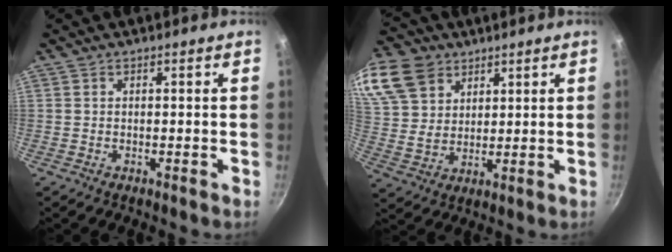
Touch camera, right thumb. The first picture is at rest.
{"total": 17.9, "force": [10.0, 12.7, 7.7], "torque": [-0.169, -0.002, 0.196]}